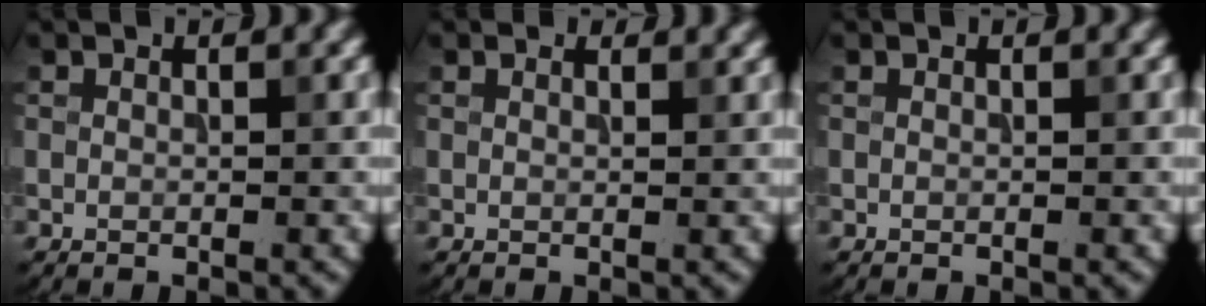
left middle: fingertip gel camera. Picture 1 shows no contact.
{"total": 1.1, "force": [1.0, 0.3, 0.2], "torque": [-0.006, -0.003, 0.009]}
{"total": 0.0}